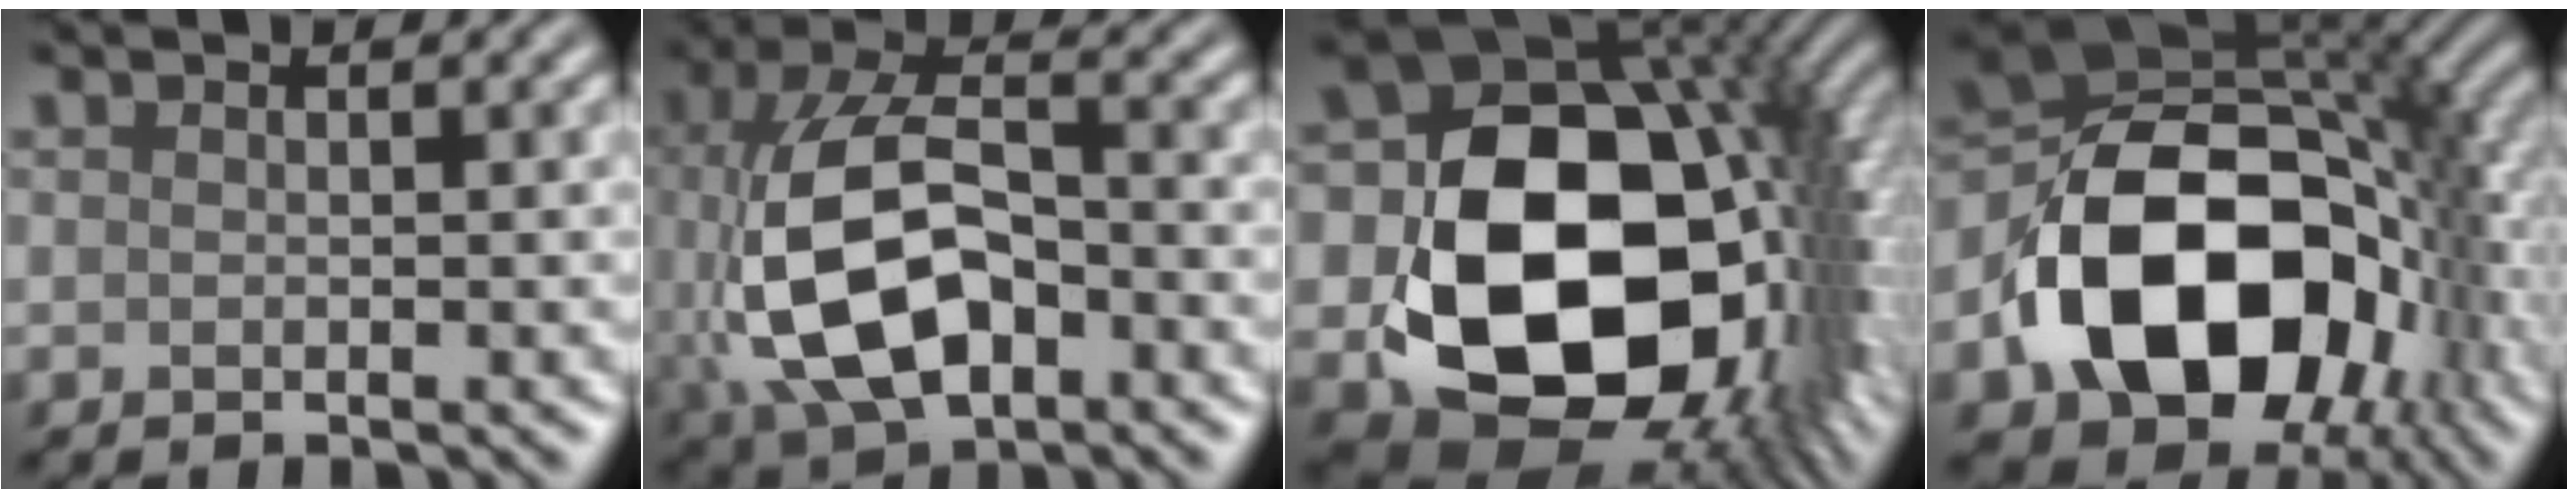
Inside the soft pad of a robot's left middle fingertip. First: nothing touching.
{"total": 10.2, "force": [-1.6, 5.9, 8.2], "torque": [-0.180, -0.007, -0.026]}
{"total": 19.5, "force": [-1.2, 13.9, 13.7], "torque": [-0.246, -0.052, 0.026]}
{"total": 16.6, "force": [-4.4, 10.9, 11.6], "torque": [-0.201, -0.010, -0.079]}